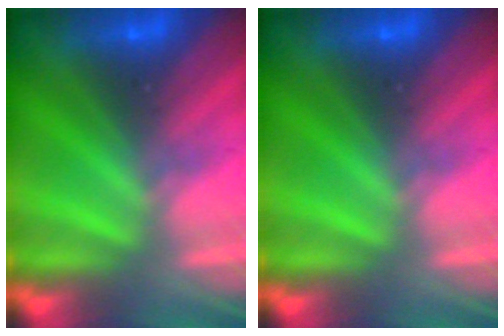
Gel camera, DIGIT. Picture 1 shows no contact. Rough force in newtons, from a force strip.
{"total": 0.0}